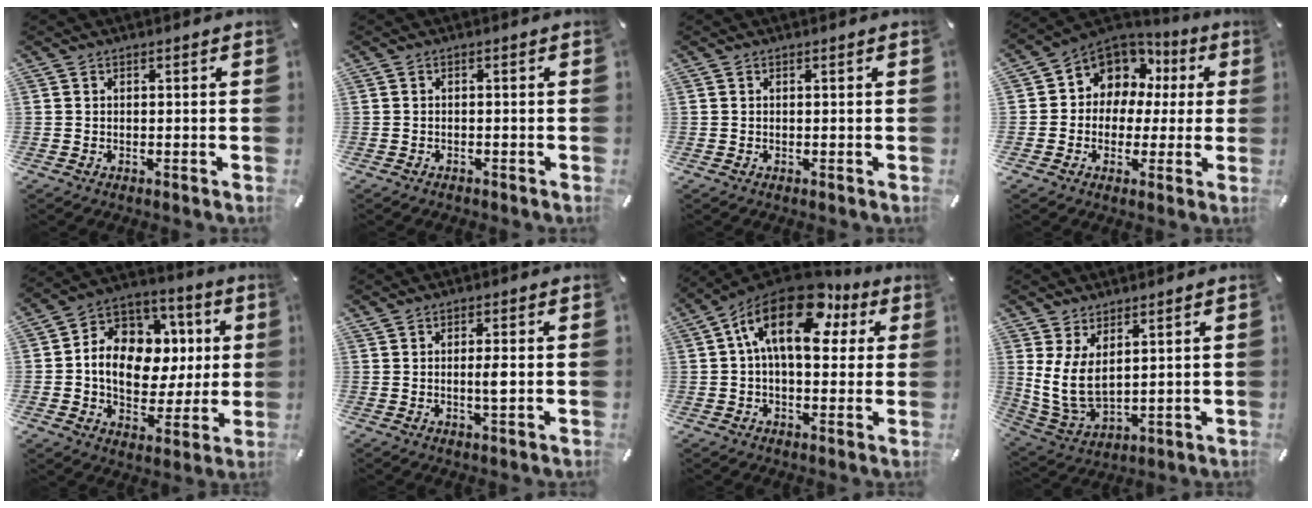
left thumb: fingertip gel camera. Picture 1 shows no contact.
{"total": 1.0, "force": [-0.7, 0.5, 0.4], "torque": [-0.008, 0.002, -0.016]}
{"total": 0.0}
{"total": 9.2, "force": [2.3, 8.5, 2.6], "torque": [-0.063, -0.013, 0.049]}
{"total": 13.4, "force": [0.0, 11.3, 7.3], "torque": [-0.129, -0.001, 0.006]}
{"total": 2.8, "force": [0.3, 0.3, 2.8], "torque": [-0.054, -0.006, 0.003]}
{"total": 18.3, "force": [6.9, 9.5, 14.0], "torque": [-0.235, -0.032, 0.114]}
{"total": 8.9, "force": [3.4, 5.0, 6.5], "torque": [-0.158, -0.022, 0.066]}